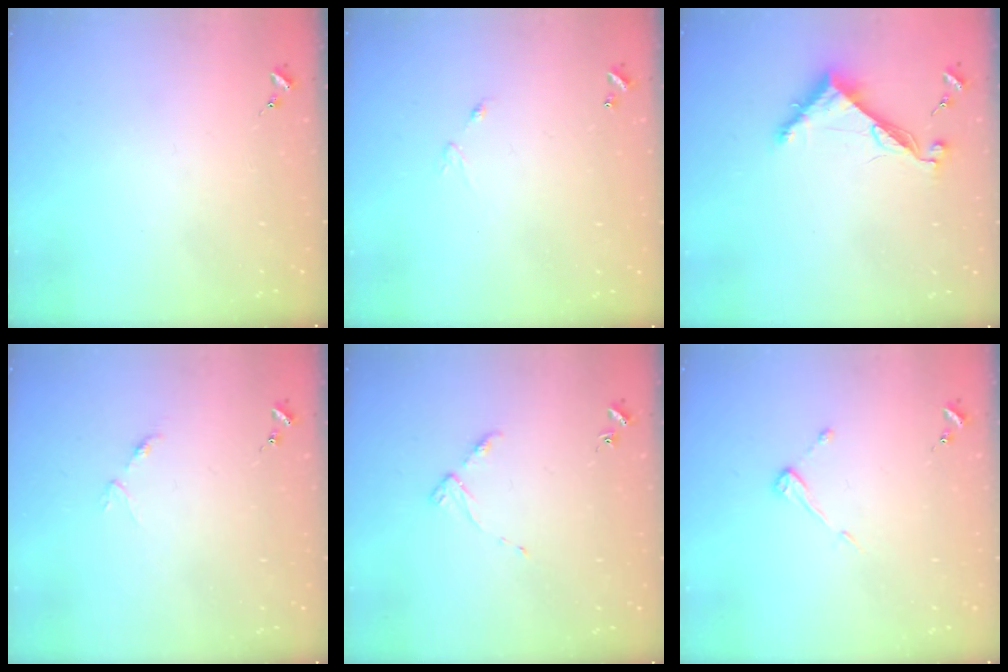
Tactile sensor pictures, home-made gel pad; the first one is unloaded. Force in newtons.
{"total": 4.8, "press": 4.8, "slide": 0.3}
{"total": 8.2, "press": 8.2, "slide": 0.2}
{"total": 3.7, "press": 3.7, "slide": 0.3}
{"total": 3.8, "press": 3.8, "slide": 0.5}
{"total": 4.2, "press": 4.2, "slide": 0.3}